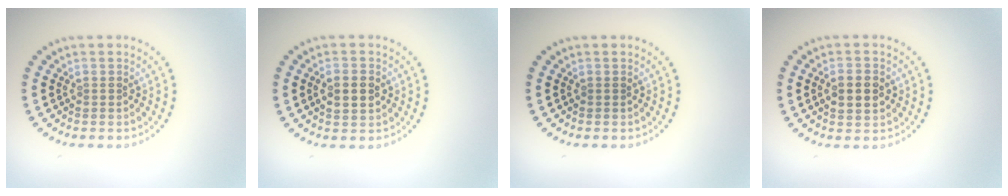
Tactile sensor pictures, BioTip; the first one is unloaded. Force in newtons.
{"total": 2.3, "press": 2.3, "slide": 0.2}
{"total": 0.0}
{"total": 2.6, "press": 2.6, "slide": 0.0}